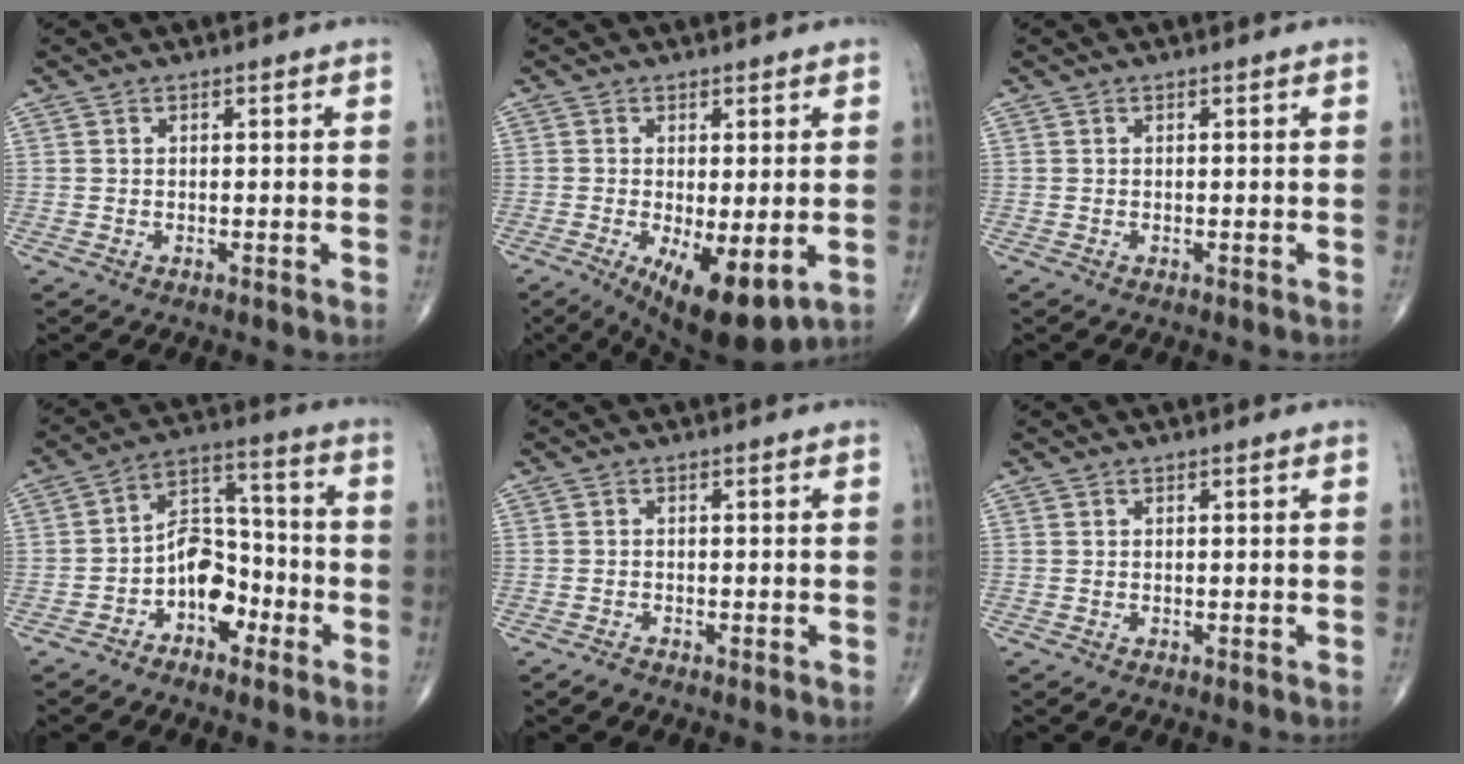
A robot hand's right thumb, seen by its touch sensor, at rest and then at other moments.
{"total": 10.9, "force": [-3.3, 3.9, 9.6], "torque": [-0.147, -0.022, -0.037]}
{"total": 0.0}
{"total": 9.9, "force": [-4.1, 6.5, 6.2], "torque": [-0.066, 0.052, -0.078]}
{"total": 1.0, "force": [-0.9, 0.4, 0.4], "torque": [-0.010, 0.001, -0.017]}
{"total": 0.0}